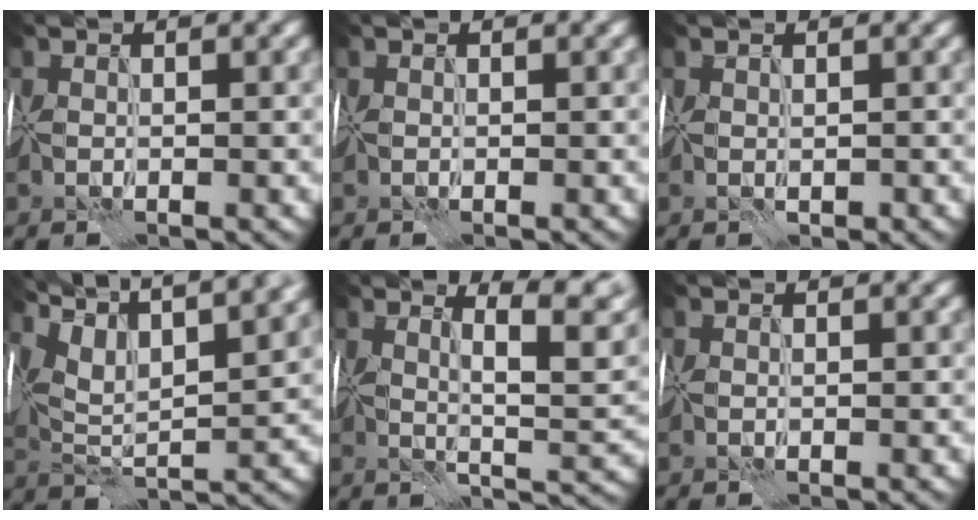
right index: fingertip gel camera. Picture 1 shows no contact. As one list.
[{"total": 0.0}, {"total": 0.0}, {"total": 12.6, "force": [8.1, 4.8, 8.4], "torque": [-0.163, 0.041, 0.129]}, {"total": 7.3, "force": [2.5, 1.1, 6.7], "torque": [-0.099, 0.005, 0.040]}, {"total": 0.0}]